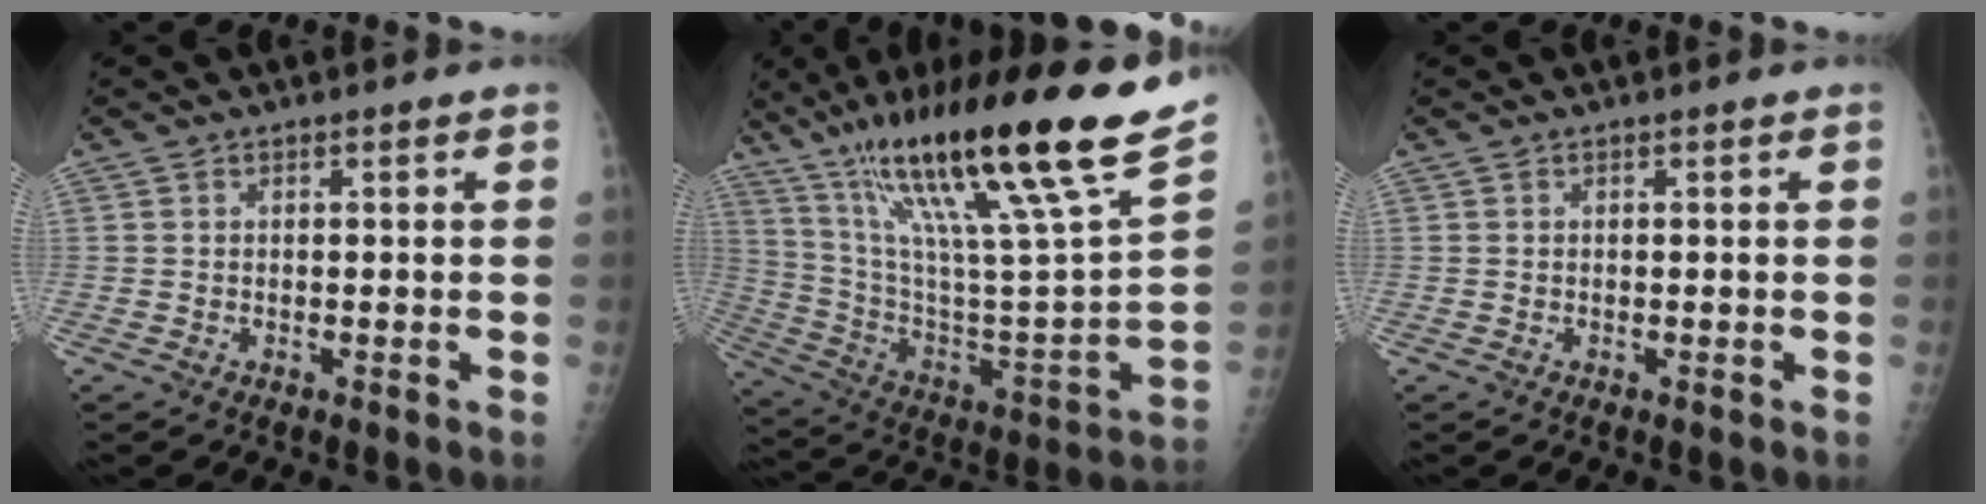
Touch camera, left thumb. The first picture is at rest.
{"total": 33.4, "force": [20.5, 3.8, 26.1], "torque": [-0.421, -0.045, 0.351]}
{"total": 0.0}